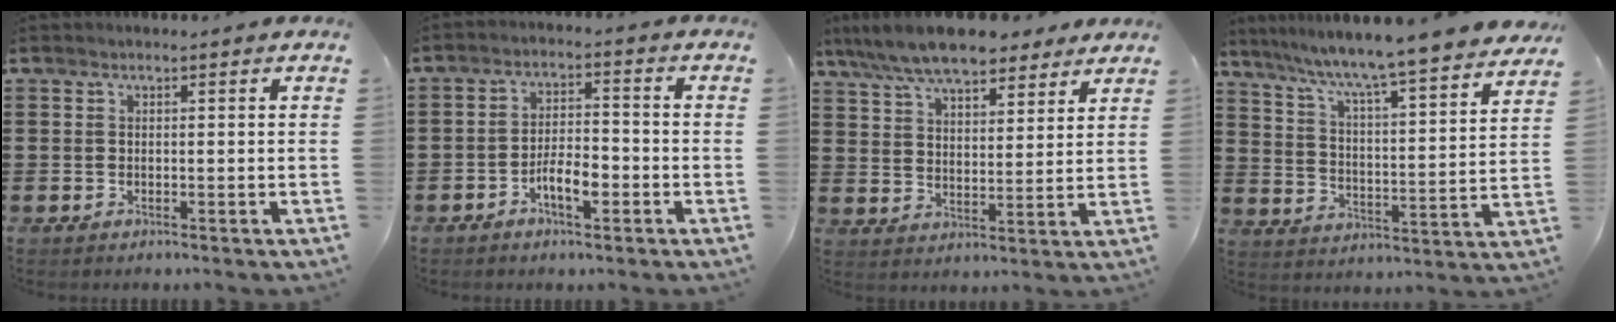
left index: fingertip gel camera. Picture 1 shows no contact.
{"total": 5.3, "force": [-2.4, 2.0, 4.3], "torque": [-0.086, 0.004, -0.047]}
{"total": 9.1, "force": [8.0, 2.3, 3.6], "torque": [-0.100, -0.017, 0.150]}
{"total": 6.8, "force": [6.1, -1.0, 2.7], "torque": [-0.081, -0.056, 0.095]}